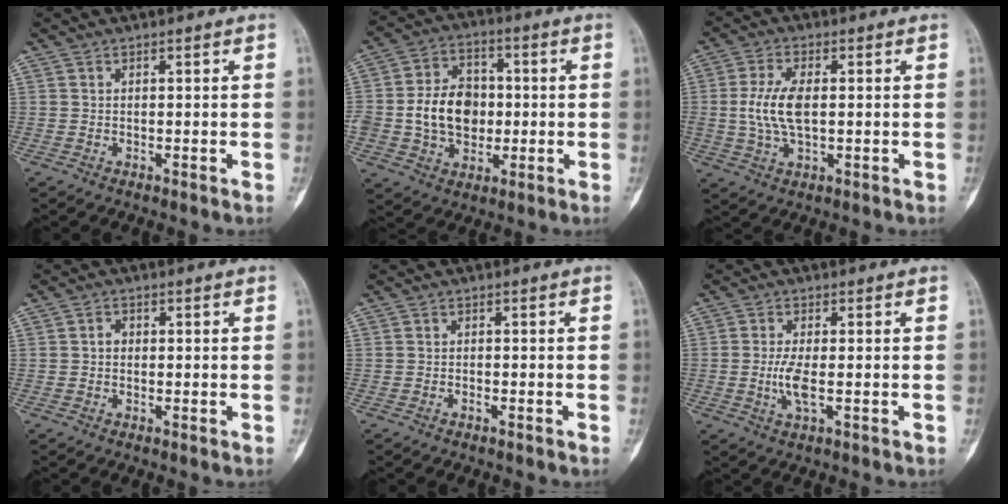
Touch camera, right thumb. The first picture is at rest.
{"total": 12.9, "force": [-0.7, 9.9, 8.2], "torque": [-0.116, 0.019, -0.010]}
{"total": 8.0, "force": [0.2, 3.9, 7.0], "torque": [-0.154, 0.002, 0.005]}
{"total": 1.4, "force": [-0.1, 1.1, 0.8], "torque": [-0.006, 0.005, -0.006]}
{"total": 0.8, "force": [-0.6, 0.2, 0.5], "torque": [-0.014, 0.006, -0.010]}
{"total": 4.2, "force": [-0.7, 1.3, 4.0], "torque": [-0.089, -0.006, -0.015]}